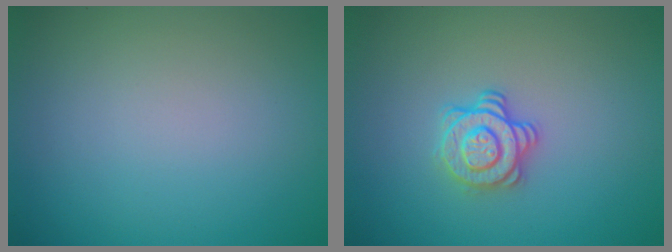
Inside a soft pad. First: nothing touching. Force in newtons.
{"total": 2.9, "press": 2.5, "slide": 1.4}